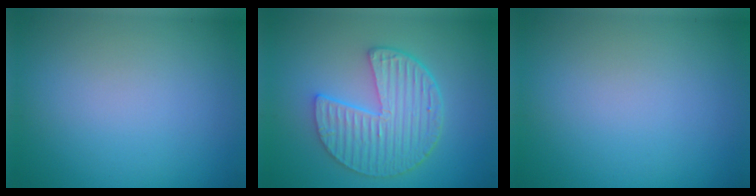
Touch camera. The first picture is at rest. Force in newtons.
{"total": 6.2, "press": 4.7, "slide": 4.0}
{"total": 0.0}